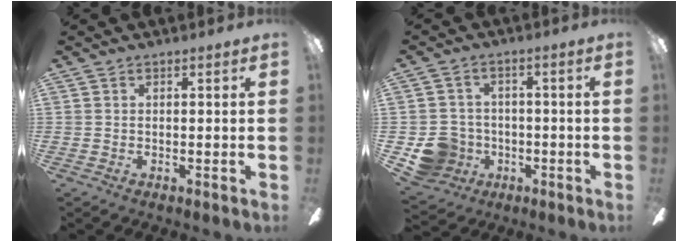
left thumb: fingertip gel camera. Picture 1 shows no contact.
{"total": 8.4, "force": [-3.0, 7.6, 1.9], "torque": [-0.054, 0.024, -0.050]}